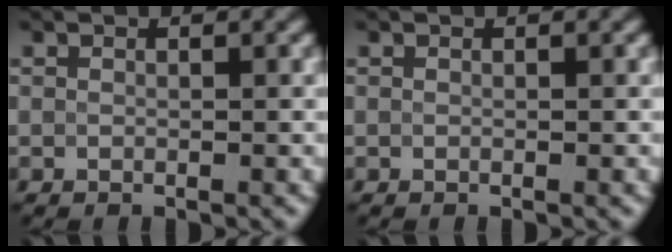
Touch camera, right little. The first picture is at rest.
{"total": 0.0}